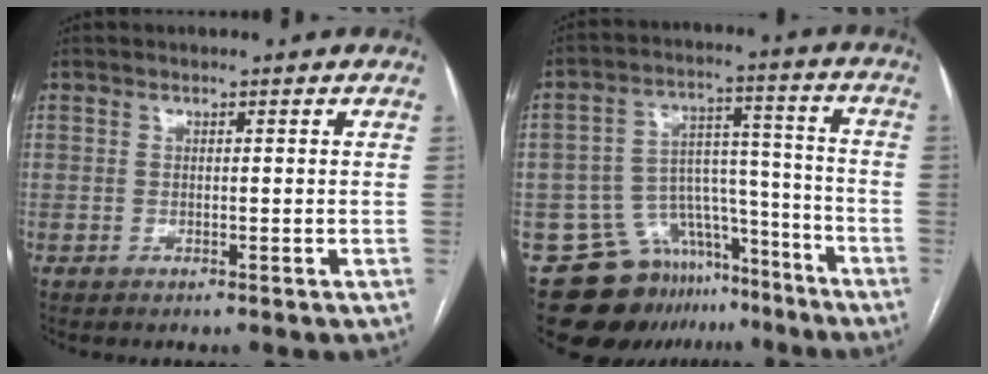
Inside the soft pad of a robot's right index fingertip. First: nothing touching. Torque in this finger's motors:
{"motor_torque": [-0.32, -0.31, -0.82, -0.21]}